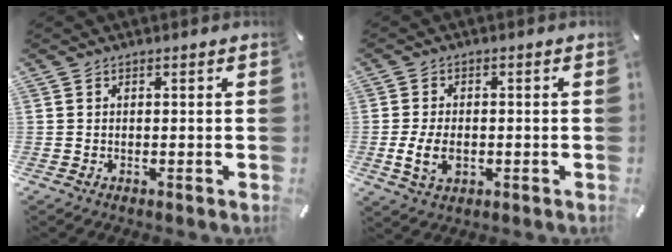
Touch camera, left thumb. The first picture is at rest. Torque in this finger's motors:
{"motor_torque": [0.32, 1.07, 0.50, 0.48, 0.05]}